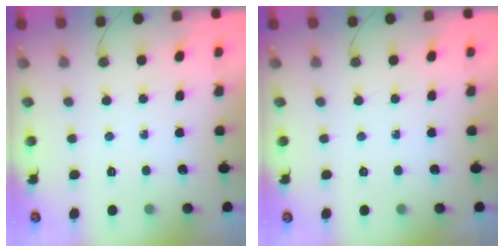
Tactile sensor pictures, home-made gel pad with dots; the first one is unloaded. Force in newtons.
{"total": 0.0}